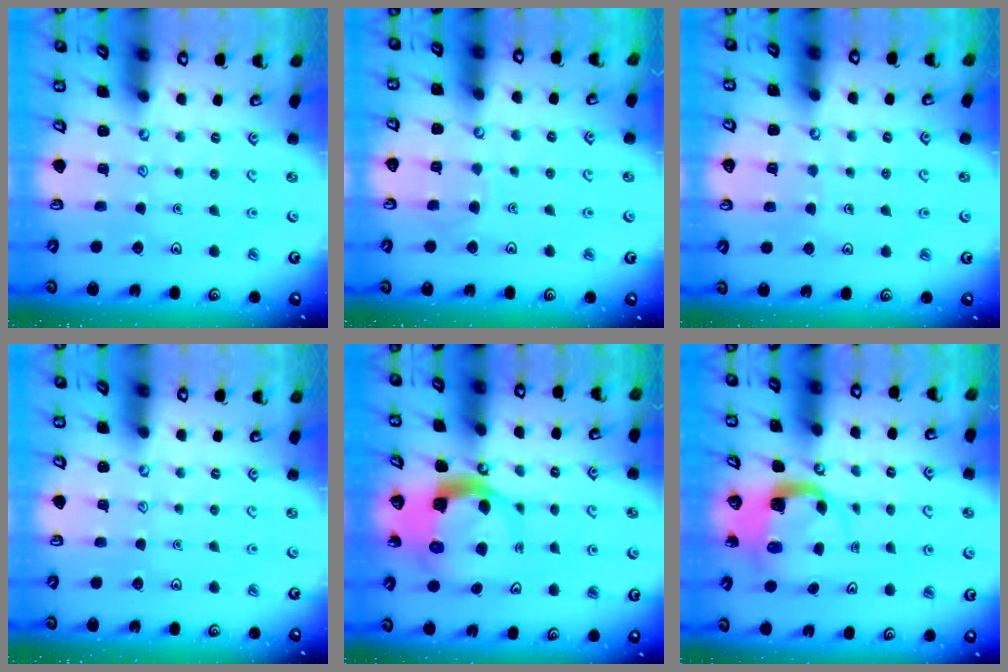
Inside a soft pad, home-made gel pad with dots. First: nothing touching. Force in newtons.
{"total": 5.2, "press": 5.1, "slide": 0.4}
{"total": 5.3, "press": 5.2, "slide": 0.4}
{"total": 0.0}
{"total": 8.2, "press": 8.1, "slide": 1.1}
{"total": 4.1, "press": 4.1, "slide": 0.5}